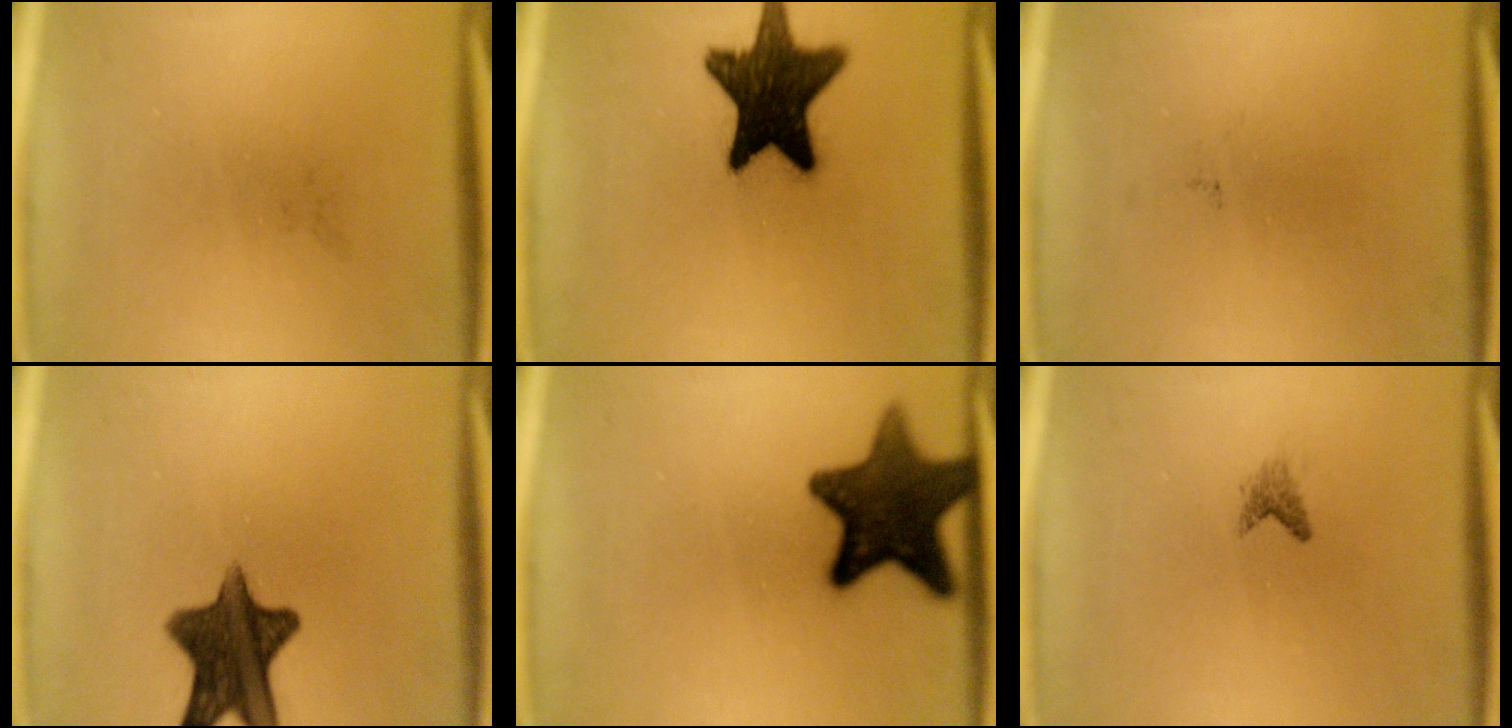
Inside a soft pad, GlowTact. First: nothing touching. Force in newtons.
{"total": 16.4}
{"total": 0.0}
{"total": 11.7}
{"total": 13.9}
{"total": 1.0}